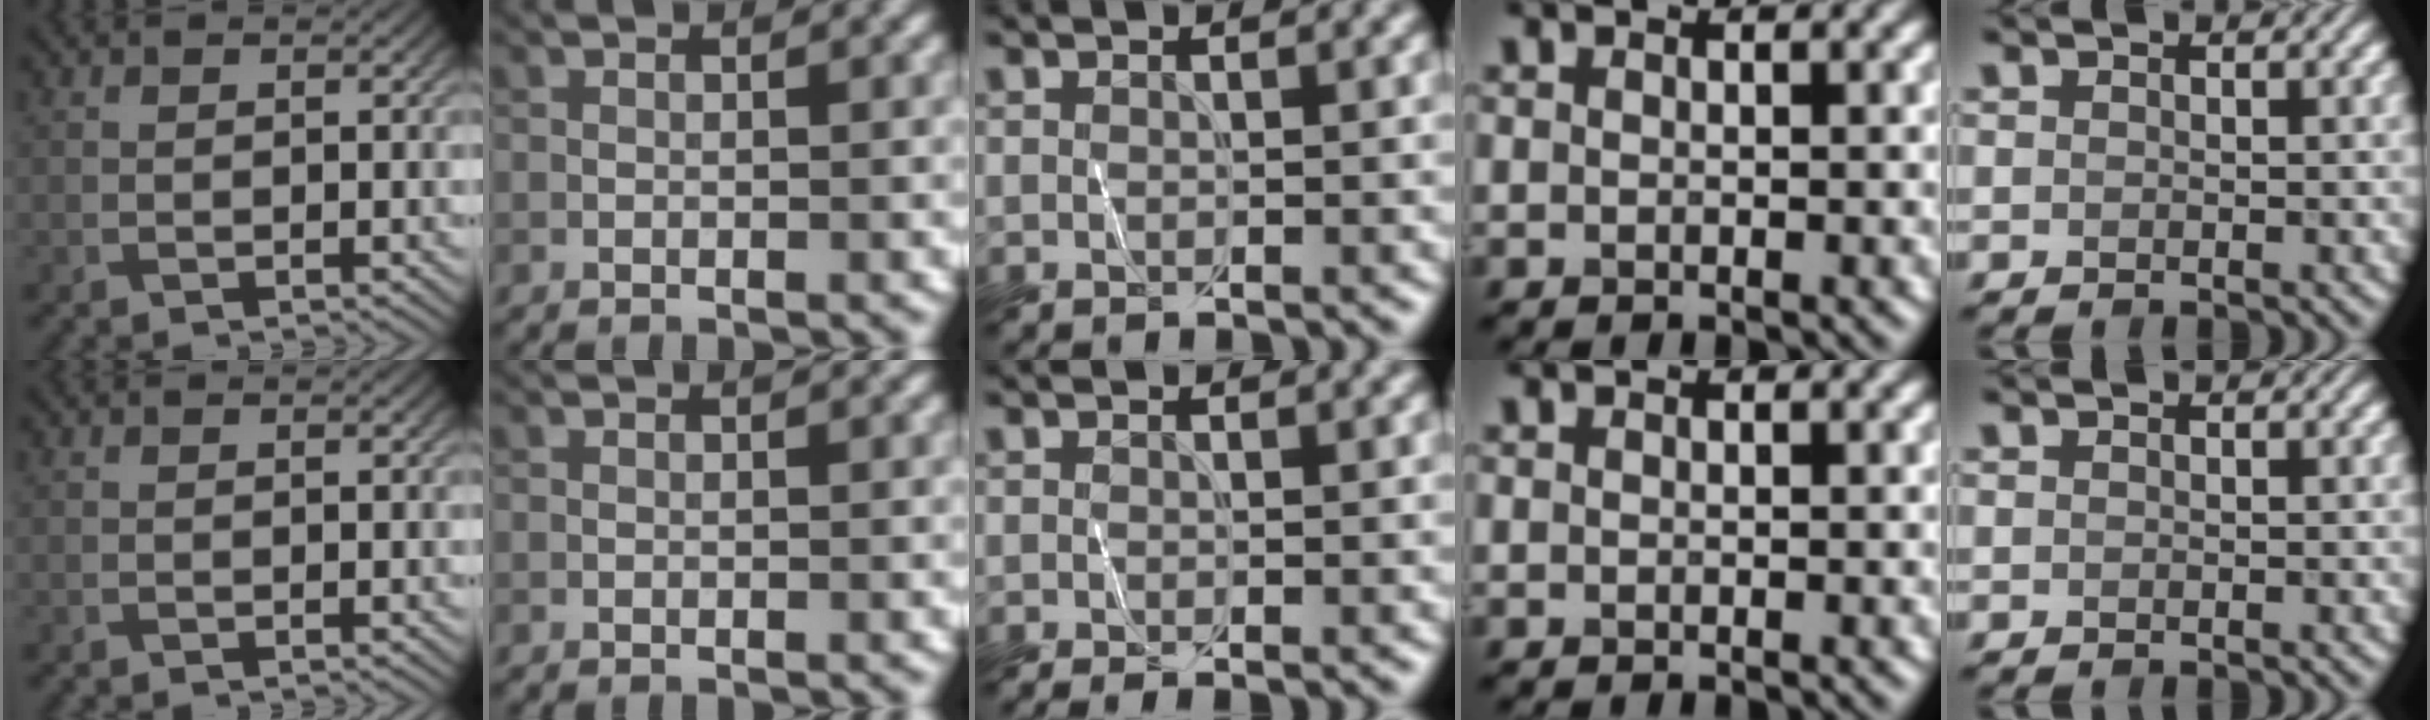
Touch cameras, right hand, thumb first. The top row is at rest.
{"middle": {"total": 0.7, "force": [-0.3, 0.2, 0.7], "torque": [-0.014, -0.003, -0.008]}}